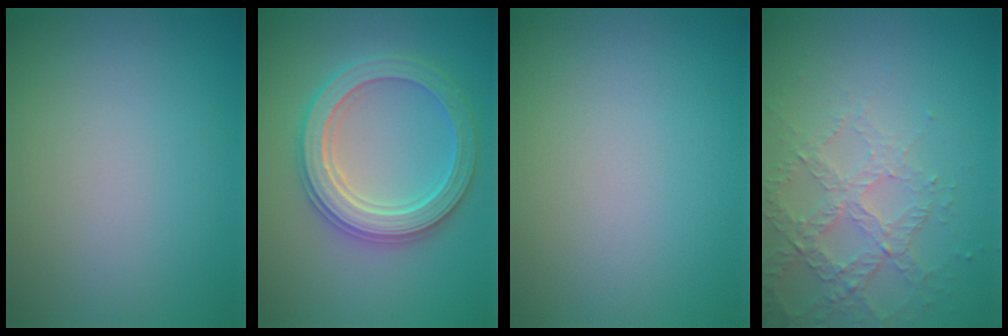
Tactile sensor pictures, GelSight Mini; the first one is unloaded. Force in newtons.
{"total": 5.4, "press": 5.3, "slide": 1.0}
{"total": 0.0}
{"total": 3.4, "press": 3.3, "slide": 0.8}